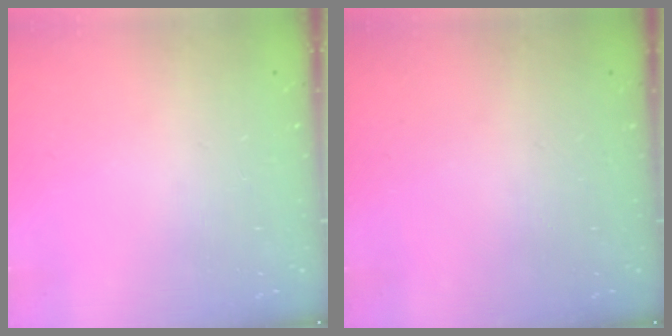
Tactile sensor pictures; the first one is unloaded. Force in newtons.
{"total": 0.0}